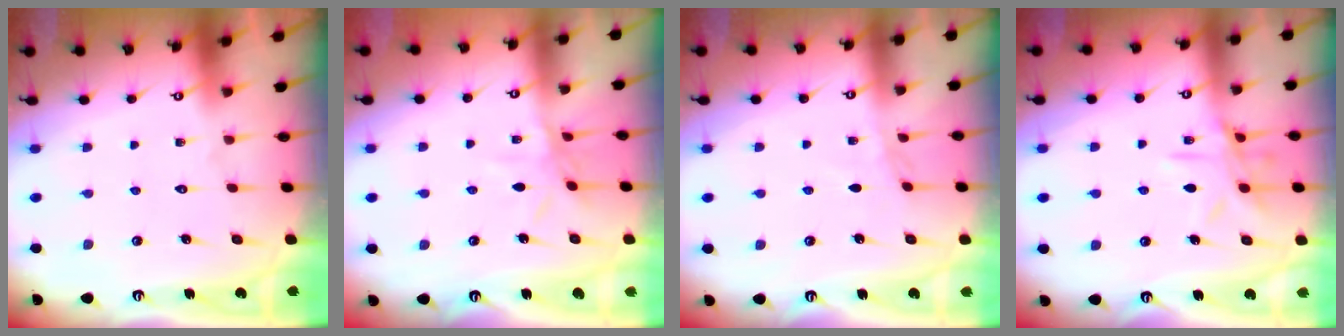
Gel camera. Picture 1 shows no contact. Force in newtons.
{"total": 6.2, "press": 6.2, "slide": 0.5}
{"total": 3.1, "press": 3.0, "slide": 0.5}
{"total": 10.1, "press": 10.1, "slide": 0.8}